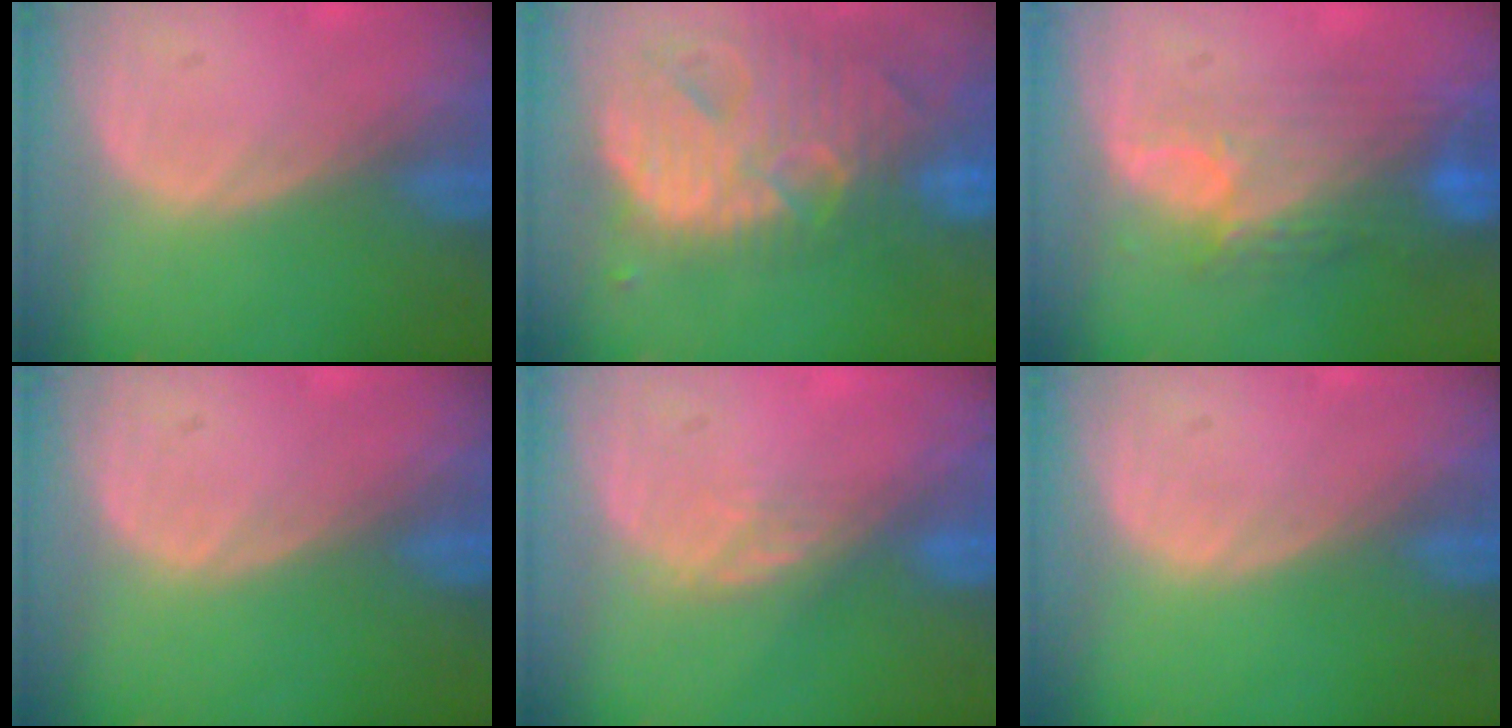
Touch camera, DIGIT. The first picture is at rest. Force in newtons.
{"total": 13.8, "press": 11.6, "slide": 7.4}
{"total": 9.7, "press": 8.0, "slide": 5.5}
{"total": 0.0}
{"total": 2.5, "press": 2.1, "slide": 1.4}
{"total": 0.0}